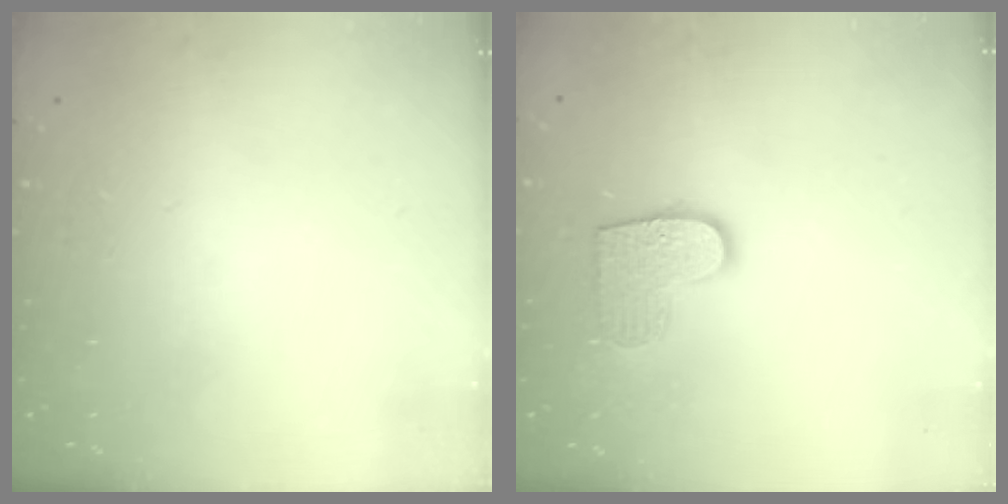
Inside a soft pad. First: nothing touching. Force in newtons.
{"total": 9.3, "press": 9.3, "slide": 0.3}